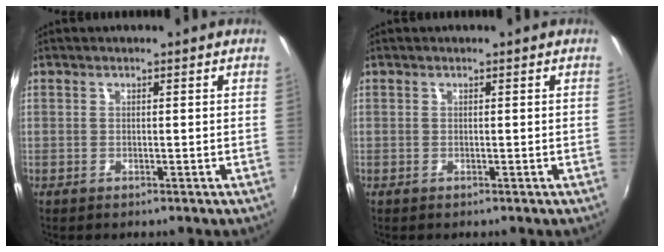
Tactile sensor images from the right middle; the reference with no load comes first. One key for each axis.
{"total": 0.0}